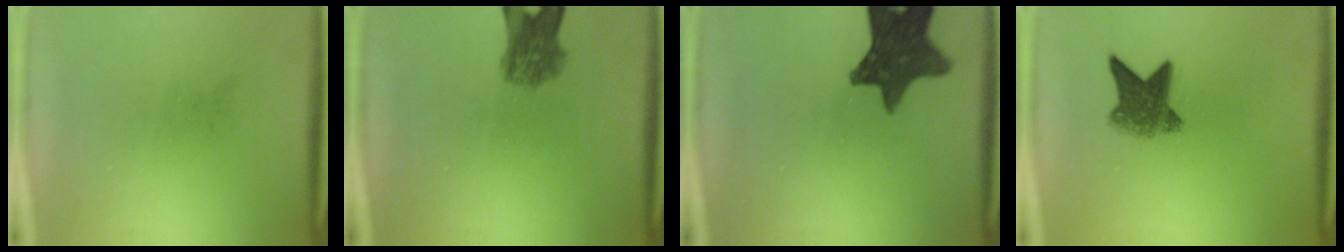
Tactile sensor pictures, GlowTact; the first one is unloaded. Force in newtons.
{"total": 5.6}
{"total": 12.8}
{"total": 6.2}